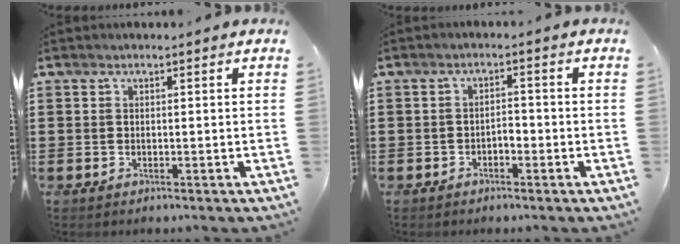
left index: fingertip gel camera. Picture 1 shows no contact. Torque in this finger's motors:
{"motor_torque": [-0.08, 0.00, 0.12, 0.03]}